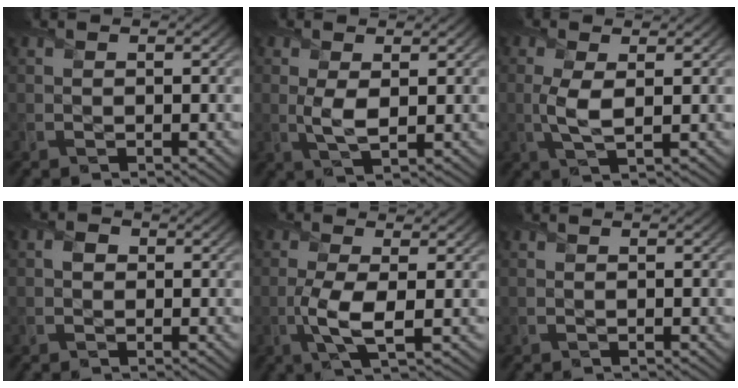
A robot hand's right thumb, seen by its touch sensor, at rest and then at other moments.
{"total": 3.4, "force": [0.5, 1.6, 3.0], "torque": [-0.073, -0.004, 0.013]}
{"total": 3.7, "force": [0.3, 1.3, 3.4], "torque": [-0.085, 0.001, 0.007]}
{"total": 1.3, "force": [0.2, 1.2, 0.5], "torque": [-0.011, 0.000, -0.005]}
{"total": 5.1, "force": [-0.7, 1.5, 4.8], "torque": [-0.113, -0.003, -0.018]}
{"total": 0.0}